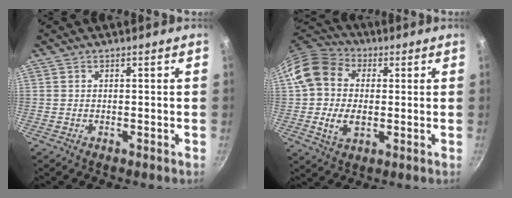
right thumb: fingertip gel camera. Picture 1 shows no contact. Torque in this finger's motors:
{"motor_torque": [1.09, 1.01, 1.14, -0.05, 0.36]}